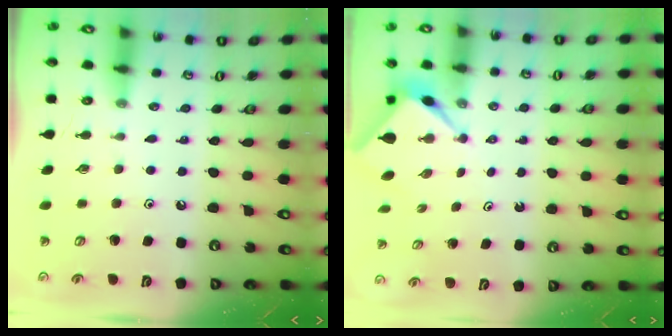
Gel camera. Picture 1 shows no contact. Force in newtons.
{"total": 2.6, "press": 2.6, "slide": 0.1}